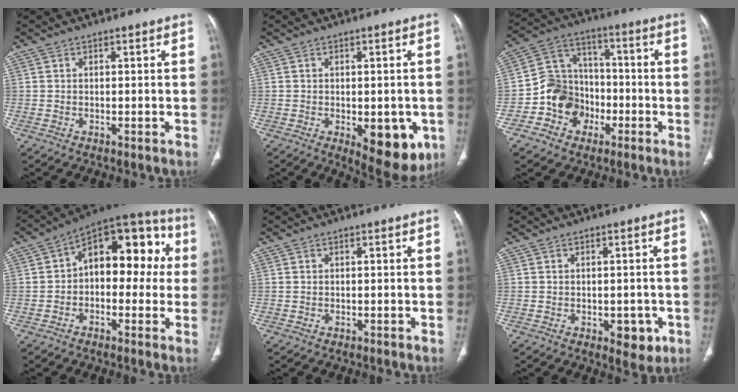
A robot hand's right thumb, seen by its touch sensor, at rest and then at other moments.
{"total": 10.6, "force": [-3.2, 5.1, 8.7], "torque": [-0.083, -0.007, -0.029]}
{"total": 11.6, "force": [-4.2, 10.1, 3.9], "torque": [-0.026, 0.055, -0.078]}
{"total": 16.8, "force": [1.8, 9.9, 13.4], "torque": [-0.124, 0.051, 0.012]}
{"total": 0.0}
{"total": 4.7, "force": [-1.7, 2.7, 3.5], "torque": [-0.020, 0.000, -0.014]}